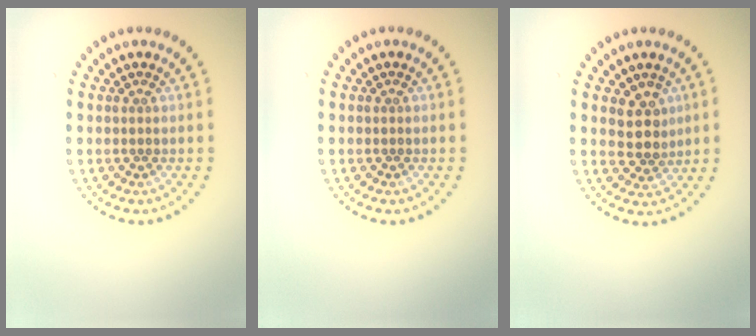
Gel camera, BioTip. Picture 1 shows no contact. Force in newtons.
{"total": 0.0}
{"total": 2.8, "press": 2.5, "slide": 1.3}